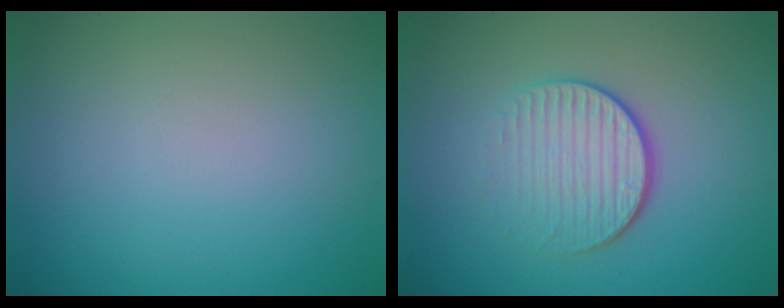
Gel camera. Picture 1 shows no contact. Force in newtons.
{"total": 3.9, "press": 2.7, "slide": 2.8}